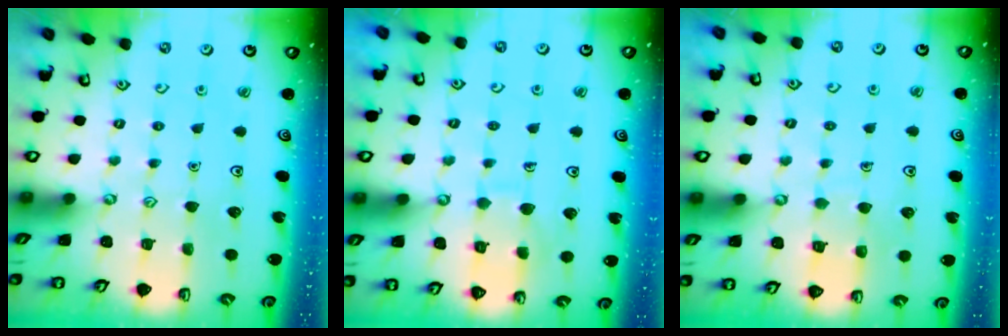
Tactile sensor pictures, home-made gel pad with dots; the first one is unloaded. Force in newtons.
{"total": 7.3, "press": 7.2, "slide": 0.7}
{"total": 5.3, "press": 5.3, "slide": 0.3}